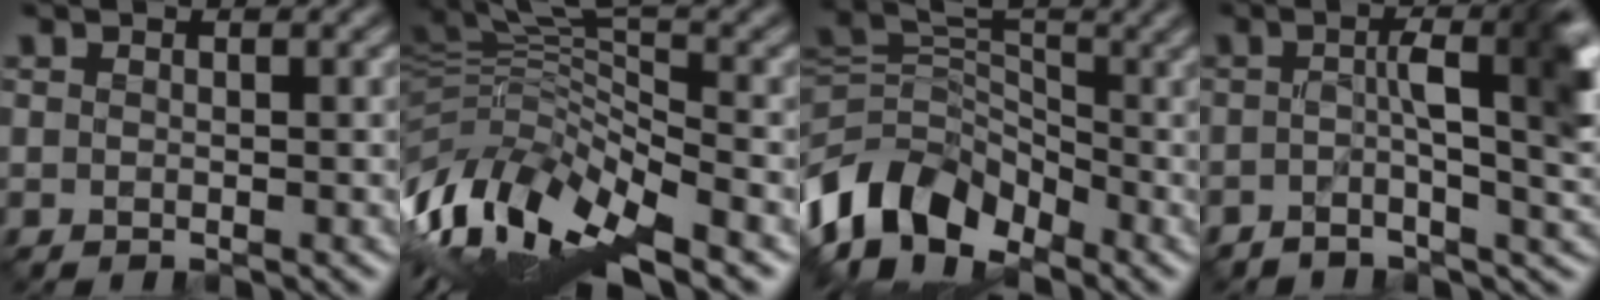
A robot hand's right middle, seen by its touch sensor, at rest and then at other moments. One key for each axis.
{"total": 12.3, "fx": -6.1, "fy": 4.1, "fz": 9.8, "tx": -0.215, "ty": 0.004, "tz": -0.113}
{"total": 8.5, "fx": -4.9, "fy": 5.4, "fz": 4.3, "tx": -0.081, "ty": -0.004, "tz": -0.108}
{"total": 6.8, "fx": -0.3, "fy": 2.0, "fz": 6.5, "tx": -0.087, "ty": 0.006, "tz": -0.014}